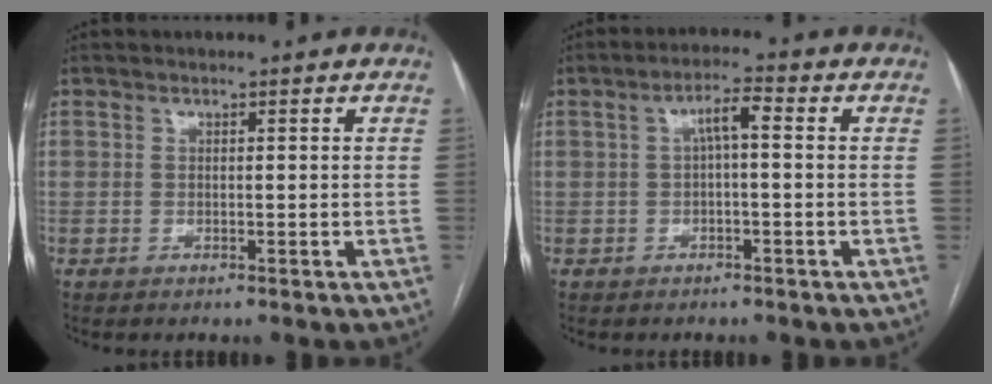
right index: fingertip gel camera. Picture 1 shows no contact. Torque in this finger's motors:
{"motor_torque": [0.61, 0.07, 0.12, 0.06]}